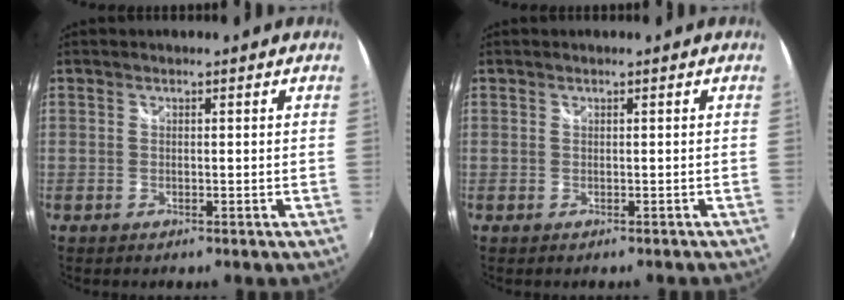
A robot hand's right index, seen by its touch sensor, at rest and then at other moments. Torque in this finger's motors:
{"motor_torque": [-0.79, -0.40, -0.54, -0.08]}